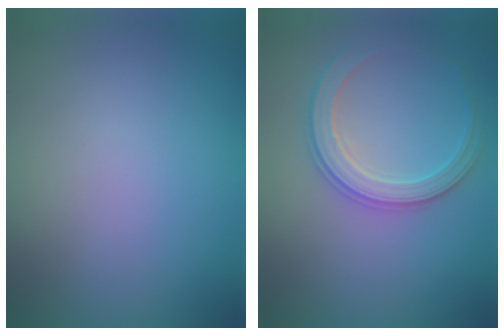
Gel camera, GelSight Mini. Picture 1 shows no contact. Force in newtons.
{"total": 3.1, "press": 3.1, "slide": 0.2}